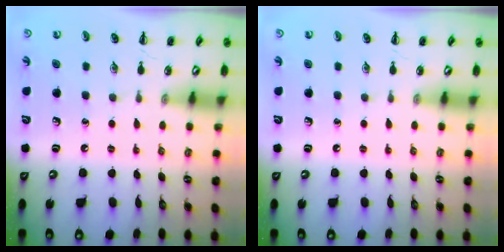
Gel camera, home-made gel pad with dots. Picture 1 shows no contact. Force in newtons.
{"total": 0.0}